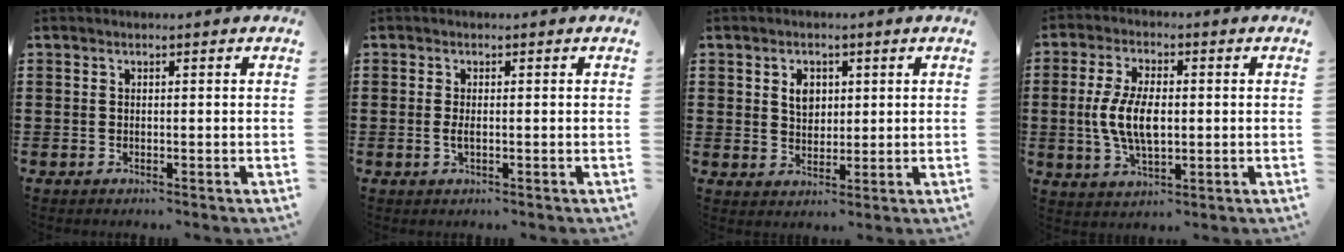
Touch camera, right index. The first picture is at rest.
{"total": 1.3, "force": [-0.2, 0.2, 1.3], "torque": [-0.024, -0.002, -0.003]}
{"total": 3.5, "force": [1.1, 2.6, 2.1], "torque": [-0.043, 0.007, 0.017]}
{"total": 7.8, "force": [-0.2, 3.6, 6.9], "torque": [-0.153, 0.001, -0.010]}